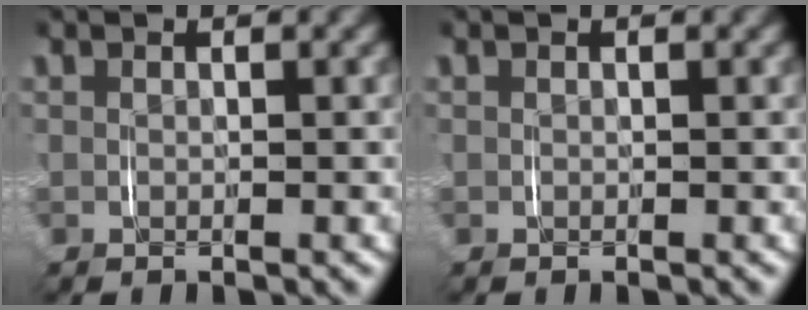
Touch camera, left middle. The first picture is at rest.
{"total": 0.0}